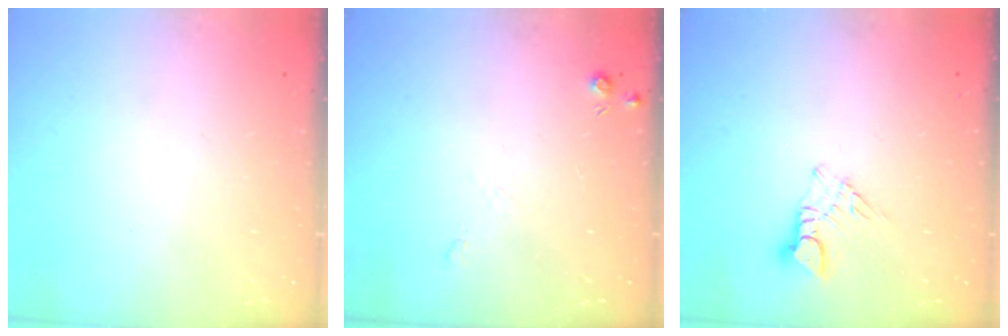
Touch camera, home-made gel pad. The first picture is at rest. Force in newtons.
{"total": 3.9, "press": 3.9, "slide": 0.6}
{"total": 3.8, "press": 3.8, "slide": 0.3}